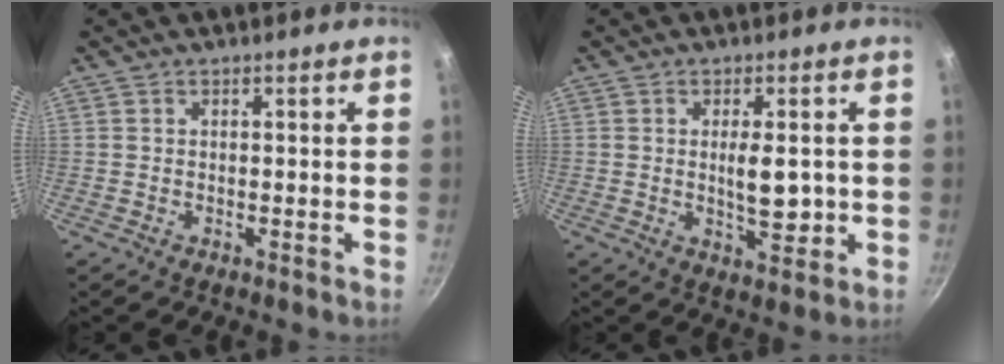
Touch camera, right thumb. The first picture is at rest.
{"total": 6.4, "force": [-0.1, 2.5, 5.9], "torque": [-0.074, -0.010, 0.003]}